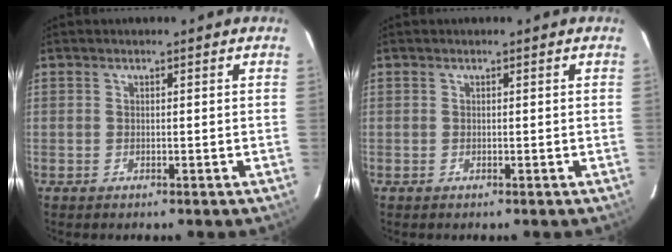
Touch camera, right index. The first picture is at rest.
{"total": 0.0}